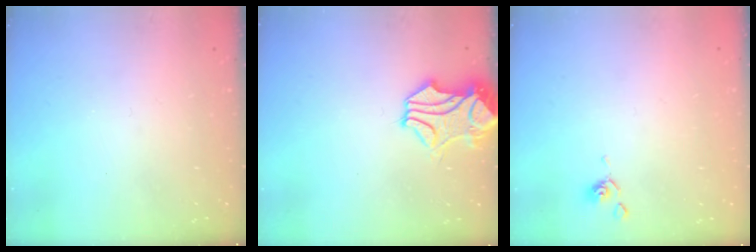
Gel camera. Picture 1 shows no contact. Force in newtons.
{"total": 1.8, "press": 1.4, "slide": 1.2}
{"total": 2.0, "press": 2.0, "slide": 0.4}